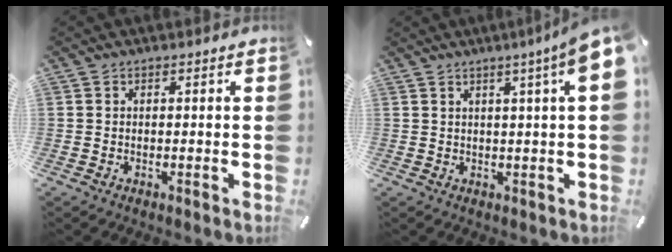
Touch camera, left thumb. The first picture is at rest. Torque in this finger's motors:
{"motor_torque": [1.89, 3.12, 2.02, -0.74, 0.14]}